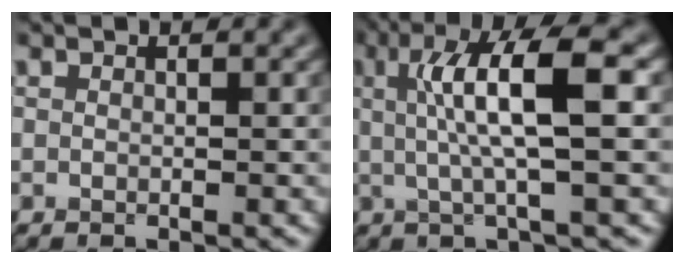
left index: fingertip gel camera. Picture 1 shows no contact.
{"total": 6.9, "force": [1.2, 1.2, 6.7], "torque": [-0.119, 0.008, 0.020]}